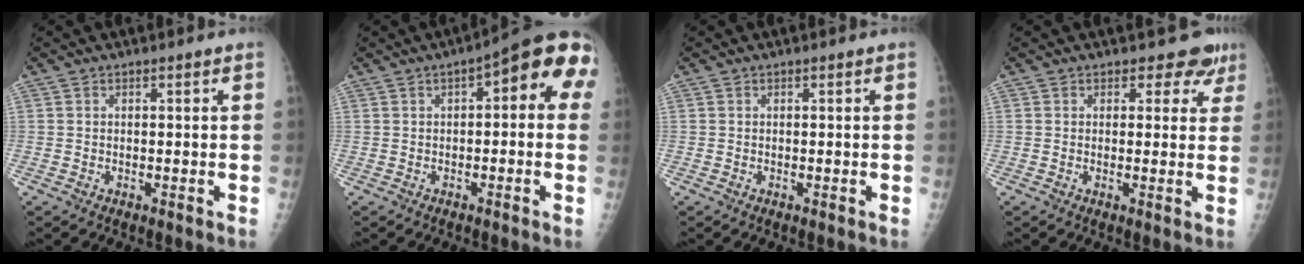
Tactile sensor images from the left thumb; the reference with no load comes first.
{"total": 11.0, "force": [2.5, 4.3, 9.8], "torque": [-0.094, 0.028, 0.016]}
{"total": 0.0}
{"total": 4.4, "force": [3.3, 2.9, 0.5], "torque": [0.029, -0.018, 0.022]}